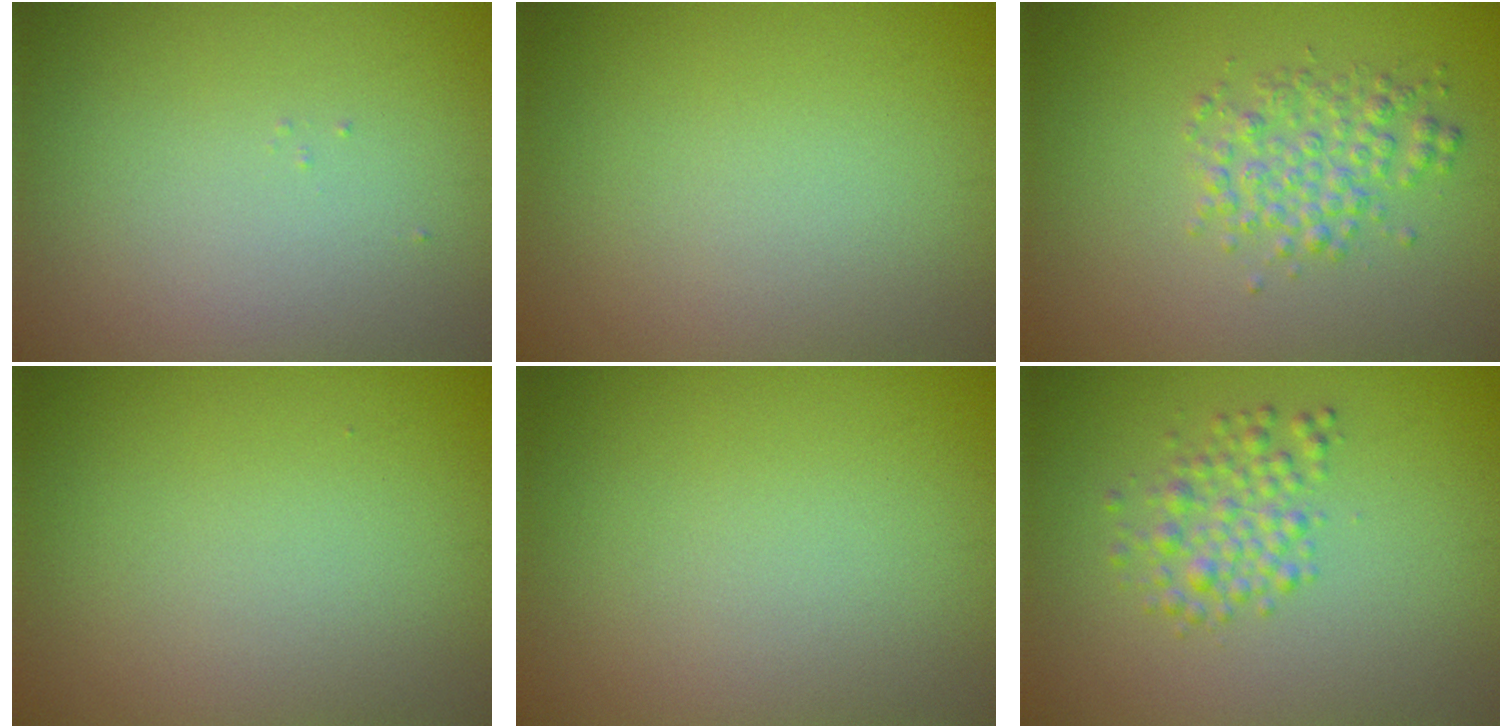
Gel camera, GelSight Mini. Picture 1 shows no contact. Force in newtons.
{"total": 0.0}
{"total": 2.8, "press": 2.8, "slide": 0.0}
{"total": 0.0}
{"total": 0.0}
{"total": 2.7, "press": 2.7, "slide": 0.1}